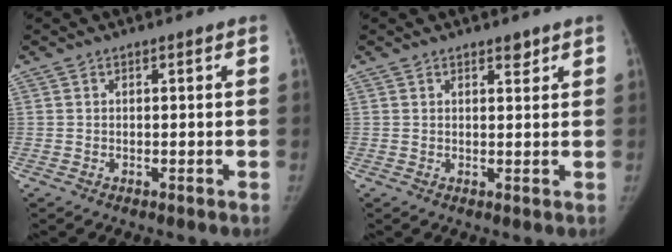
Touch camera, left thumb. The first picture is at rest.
{"total": 1.7, "force": [1.3, 0.7, 0.8], "torque": [-0.003, -0.009, 0.019]}